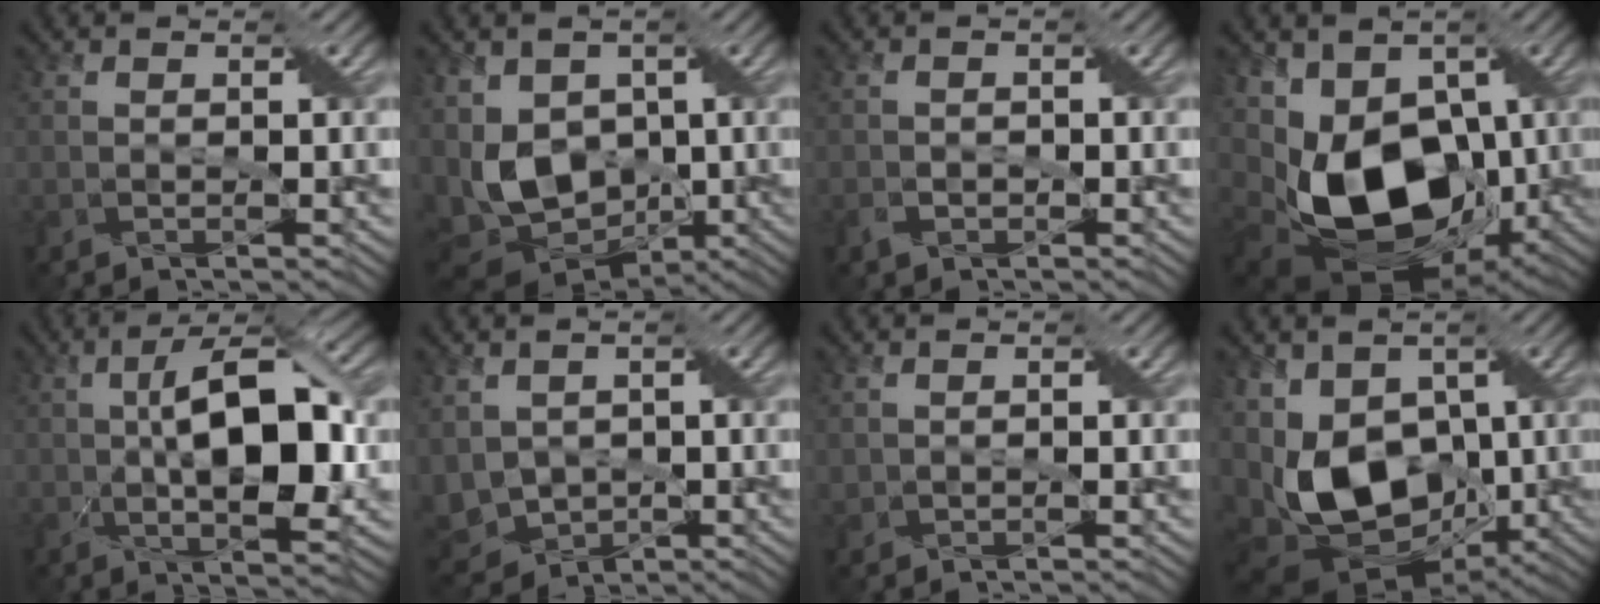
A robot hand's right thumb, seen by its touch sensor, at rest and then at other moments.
{"total": 11.0, "force": [-1.3, 7.4, 8.1], "torque": [-0.188, -0.005, -0.034]}
{"total": 1.1, "force": [-0.8, 0.8, 0.3], "torque": [-0.009, -0.003, -0.015]}
{"total": 15.7, "force": [-1.7, 10.7, 11.4], "torque": [-0.229, -0.034, -0.024]}
{"total": 12.4, "force": [0.3, 4.9, 11.3], "torque": [-0.181, 0.009, 0.003]}
{"total": 7.0, "force": [-0.3, 5.2, 4.6], "torque": [-0.131, -0.009, -0.013]}
{"total": 0.9, "force": [0.0, 0.7, 0.6], "torque": [-0.017, 0.002, 0.003]}
{"total": 14.2, "force": [-2.3, 8.9, 10.8], "torque": [-0.216, -0.006, -0.046]}